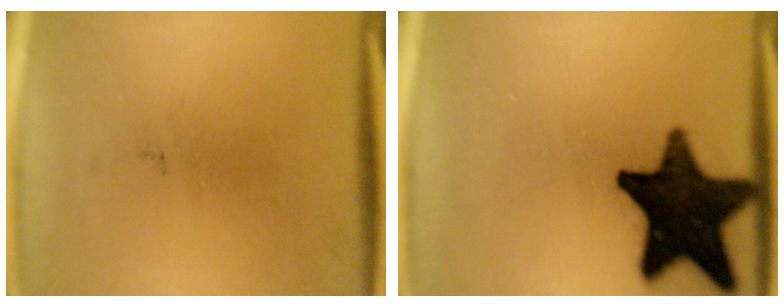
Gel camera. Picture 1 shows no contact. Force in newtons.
{"total": 18.5}